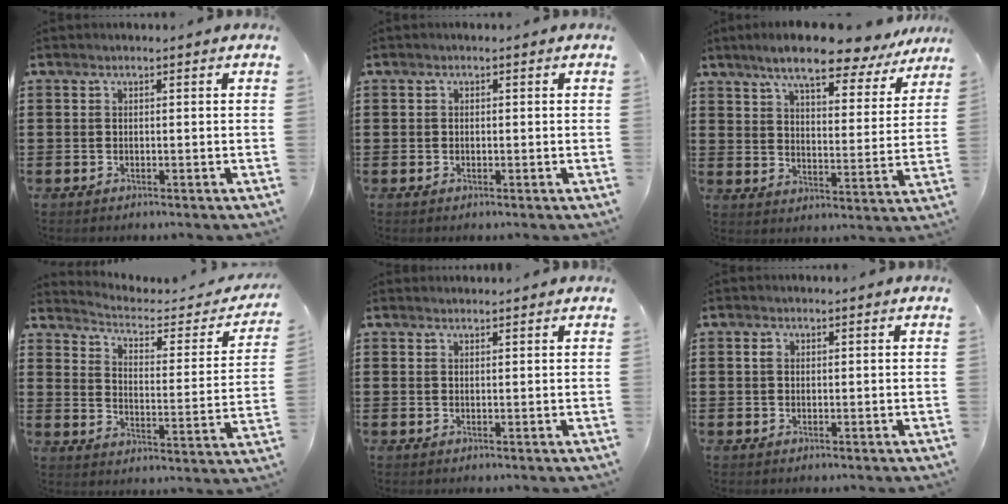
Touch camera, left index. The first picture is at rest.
{"total": 0.8, "force": [-0.1, 0.7, 0.3], "torque": [-0.009, 0.003, -0.003]}
{"total": 9.3, "force": [7.9, 1.2, 4.7], "torque": [-0.104, -0.034, 0.134]}
{"total": 2.9, "force": [2.5, 0.9, 1.3], "torque": [-0.043, -0.019, 0.032]}
{"total": 0.9, "force": [0.9, 0.1, 0.0], "torque": [-0.002, 0.000, 0.018]}
{"total": 0.9, "force": [0.1, 0.8, 0.4], "torque": [-0.011, 0.006, 0.002]}